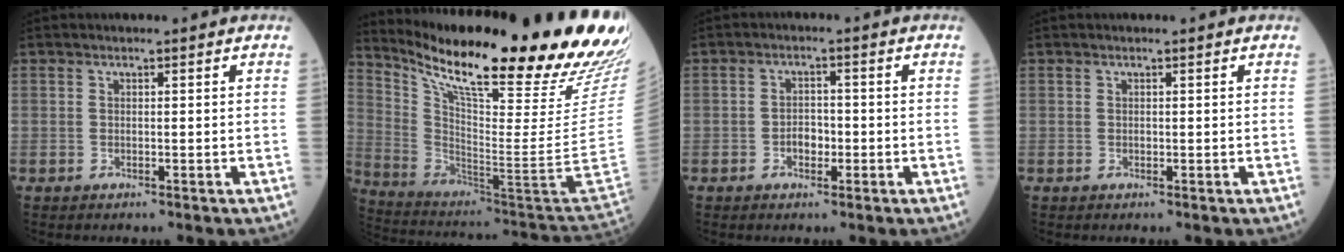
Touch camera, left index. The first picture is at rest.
{"total": 31.7, "force": [24.4, 0.4, 20.2], "torque": [-0.308, -0.086, 0.353]}
{"total": 2.7, "force": [-0.9, 1.7, 1.8], "torque": [-0.028, 0.006, -0.017]}
{"total": 0.0}